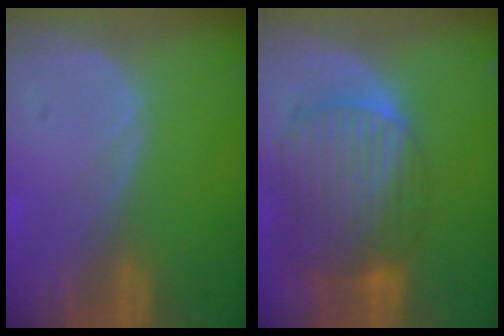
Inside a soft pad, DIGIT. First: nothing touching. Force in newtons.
{"total": 10.5, "press": 8.8, "slide": 5.6}